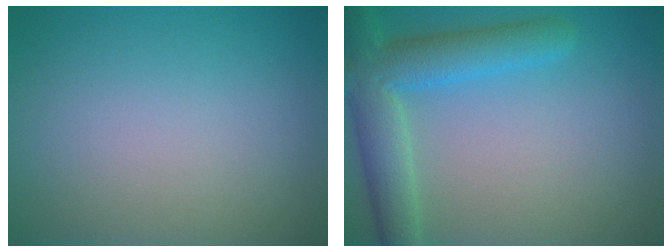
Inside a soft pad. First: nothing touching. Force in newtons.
{"total": 6.3, "press": 6.3, "slide": 0.3}